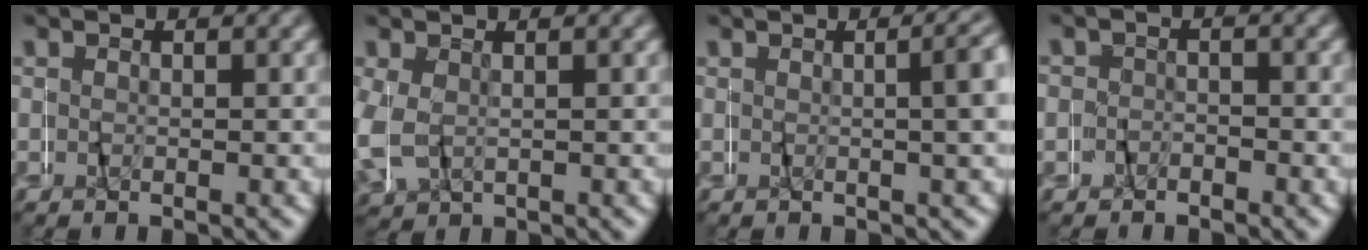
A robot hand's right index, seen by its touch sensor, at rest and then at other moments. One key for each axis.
{"total": 4.7, "fx": 0.1, "fy": 4.3, "fz": 2.0, "tx": -0.078, "ty": -0.011, "tz": 0.009}
{"total": 2.4, "fx": -0.3, "fy": -0.2, "fz": 2.4, "tx": -0.025, "ty": 0.011, "tz": -0.001}
{"total": 1.3, "fx": -0.4, "fy": 1.2, "fz": -0.4, "tx": -0.003, "ty": 0.010, "tz": -0.016}